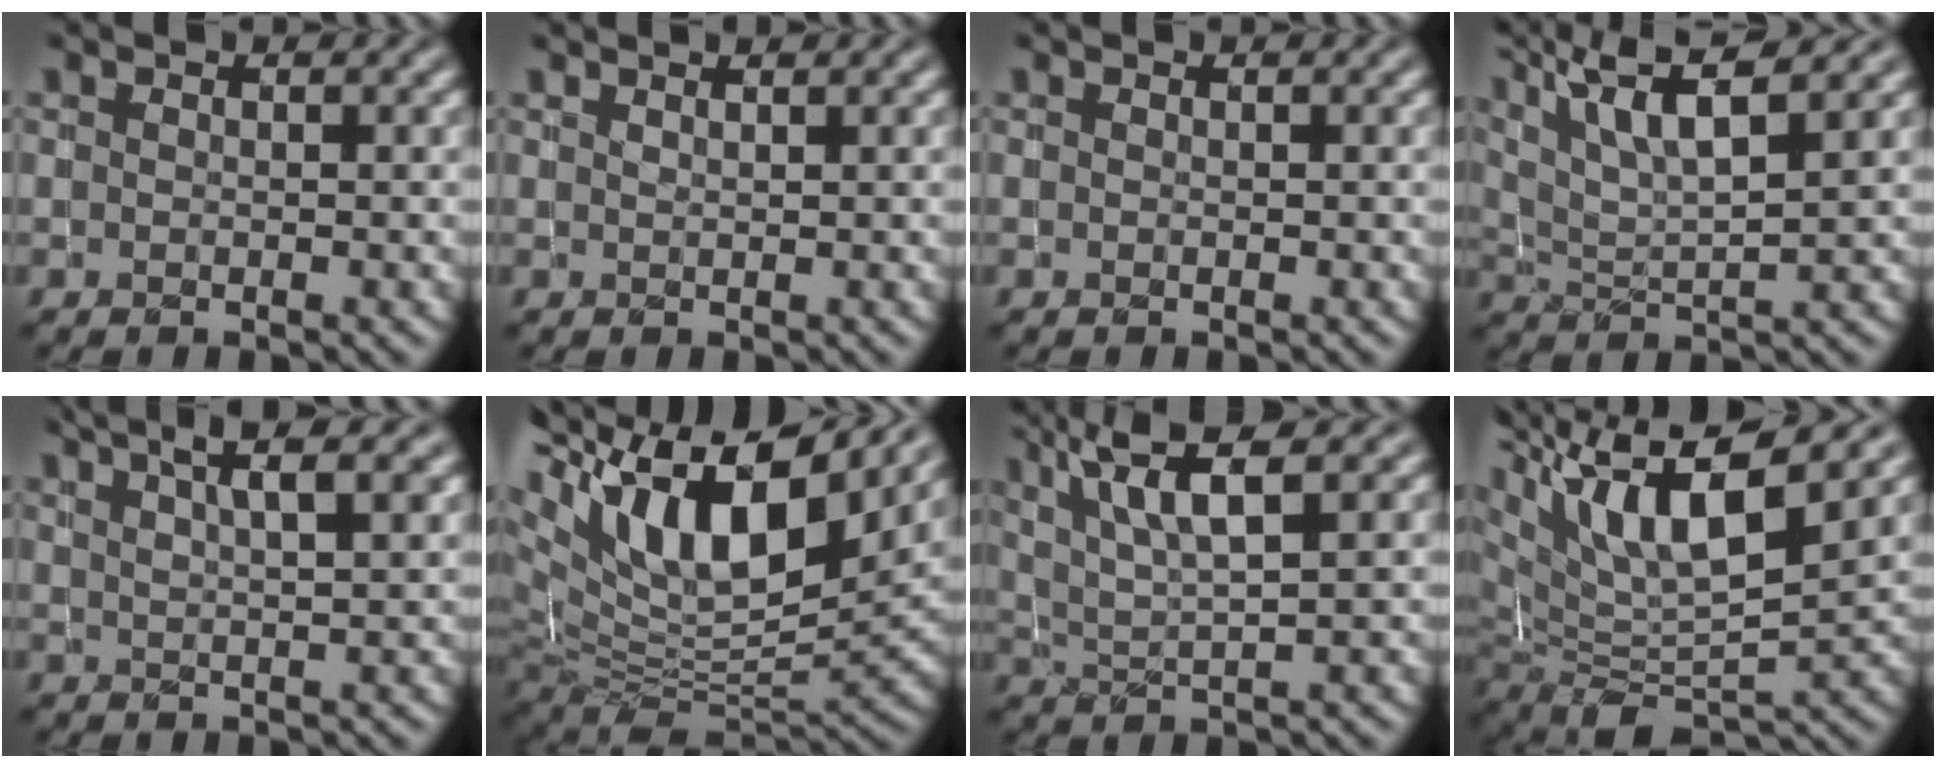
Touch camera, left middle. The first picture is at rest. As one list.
[{"total": 1.1, "force": [1.0, 0.3, 0.3], "torque": [0.005, -0.004, 0.007]}, {"total": 0.0}, {"total": 10.5, "force": [6.6, 3.1, 7.5], "torque": [-0.146, 0.031, 0.088]}, {"total": 5.3, "force": [3.3, 1.4, 3.8], "torque": [-0.033, 0.022, 0.028]}, {"total": 15.1, "force": [6.4, 7.2, 11.6], "torque": [-0.213, 0.027, 0.113]}, {"total": 7.4, "force": [3.9, 1.7, 6.0], "torque": [-0.097, 0.017, 0.060]}, {"total": 12.8, "force": [5.6, 4.6, 10.6], "torque": [-0.203, 0.021, 0.099]}]